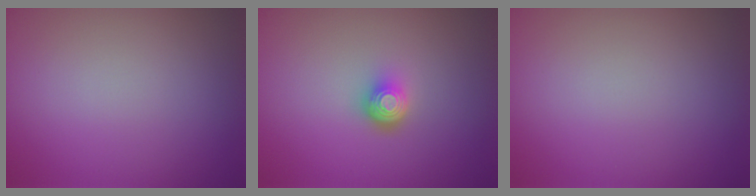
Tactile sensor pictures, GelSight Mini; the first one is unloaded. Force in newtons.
{"total": 2.3, "press": 1.4, "slide": 1.8}
{"total": 0.0}